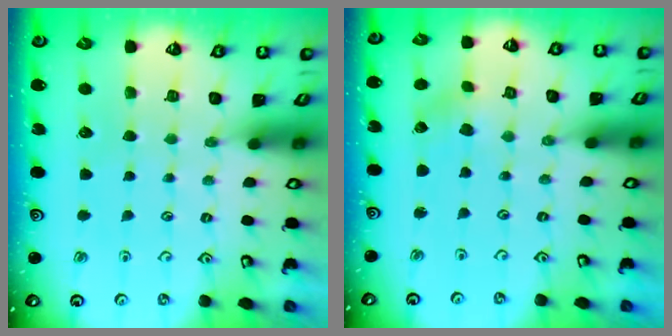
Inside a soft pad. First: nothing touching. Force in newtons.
{"total": 0.6, "press": 0.6, "slide": 0.1}